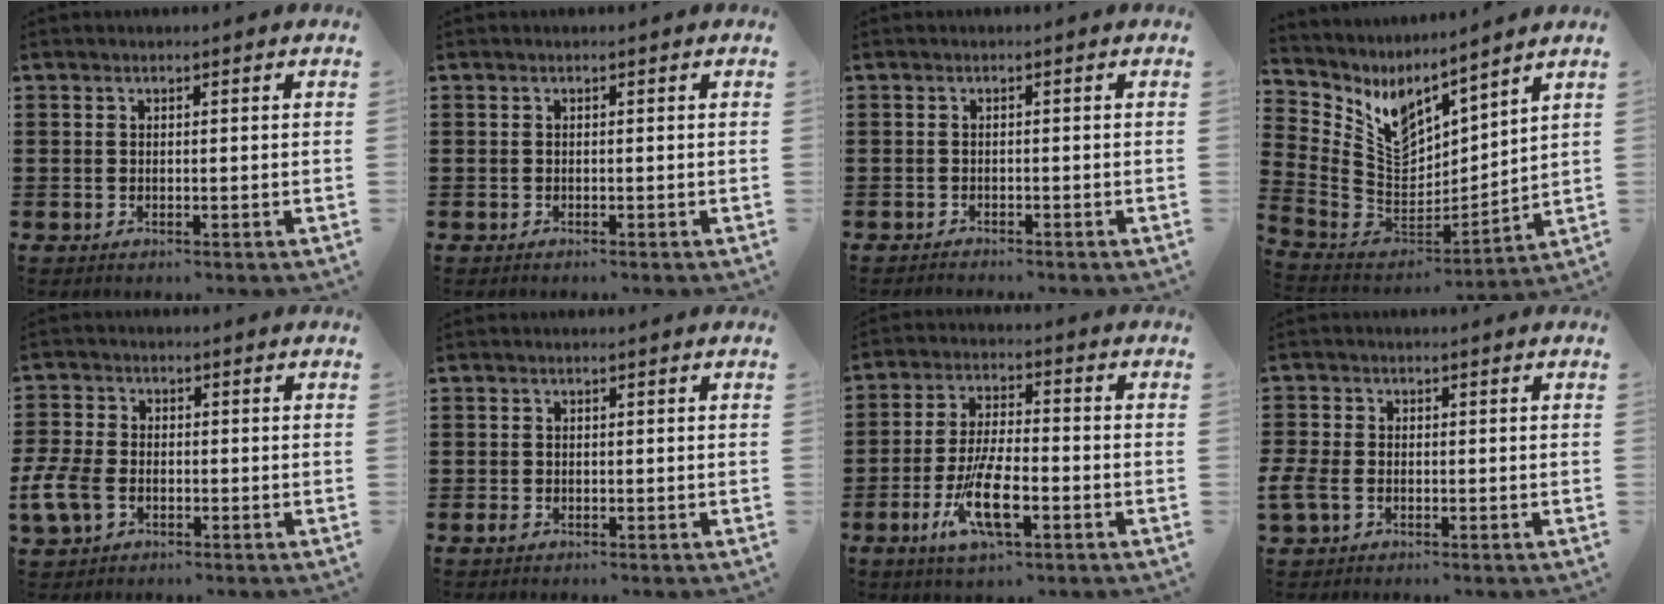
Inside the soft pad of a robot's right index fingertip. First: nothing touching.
{"total": 0.0}
{"total": 0.7, "force": [-0.7, -0.1, -0.1], "torque": [0.000, 0.002, -0.016]}
{"total": 7.3, "force": [4.8, 4.2, 3.6], "torque": [-0.104, -0.040, 0.089]}
{"total": 5.9, "force": [-2.3, 3.7, 3.9], "torque": [-0.117, -0.007, -0.051]}
{"total": 0.9, "force": [-0.4, 0.5, 0.5], "torque": [-0.011, -0.003, -0.008]}
{"total": 9.7, "force": [-3.8, 3.0, 8.4], "torque": [-0.187, -0.015, -0.072]}
{"total": 3.3, "force": [-1.5, 2.0, 2.1], "torque": [-0.066, -0.009, -0.033]}